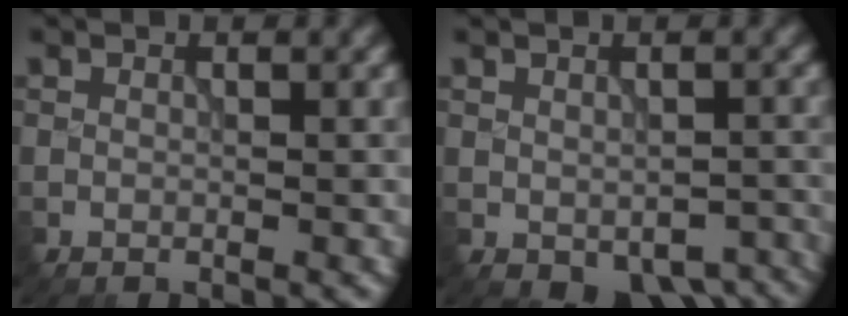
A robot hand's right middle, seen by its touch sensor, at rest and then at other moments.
{"total": 4.8, "force": [-2.5, 2.8, 3.0], "torque": [-0.033, -0.025, -0.016]}